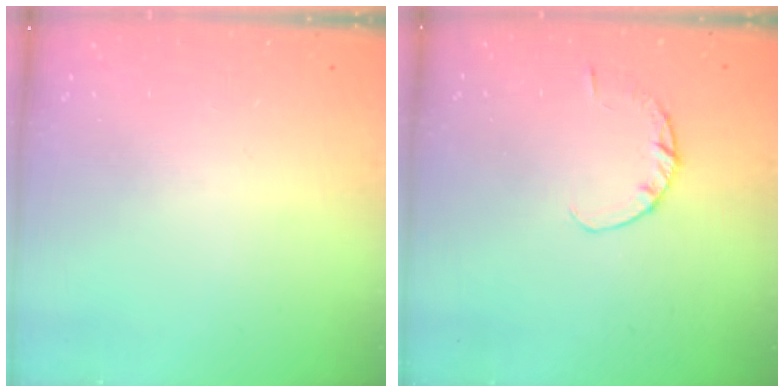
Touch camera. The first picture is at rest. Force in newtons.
{"total": 2.9, "press": 2.8, "slide": 0.4}